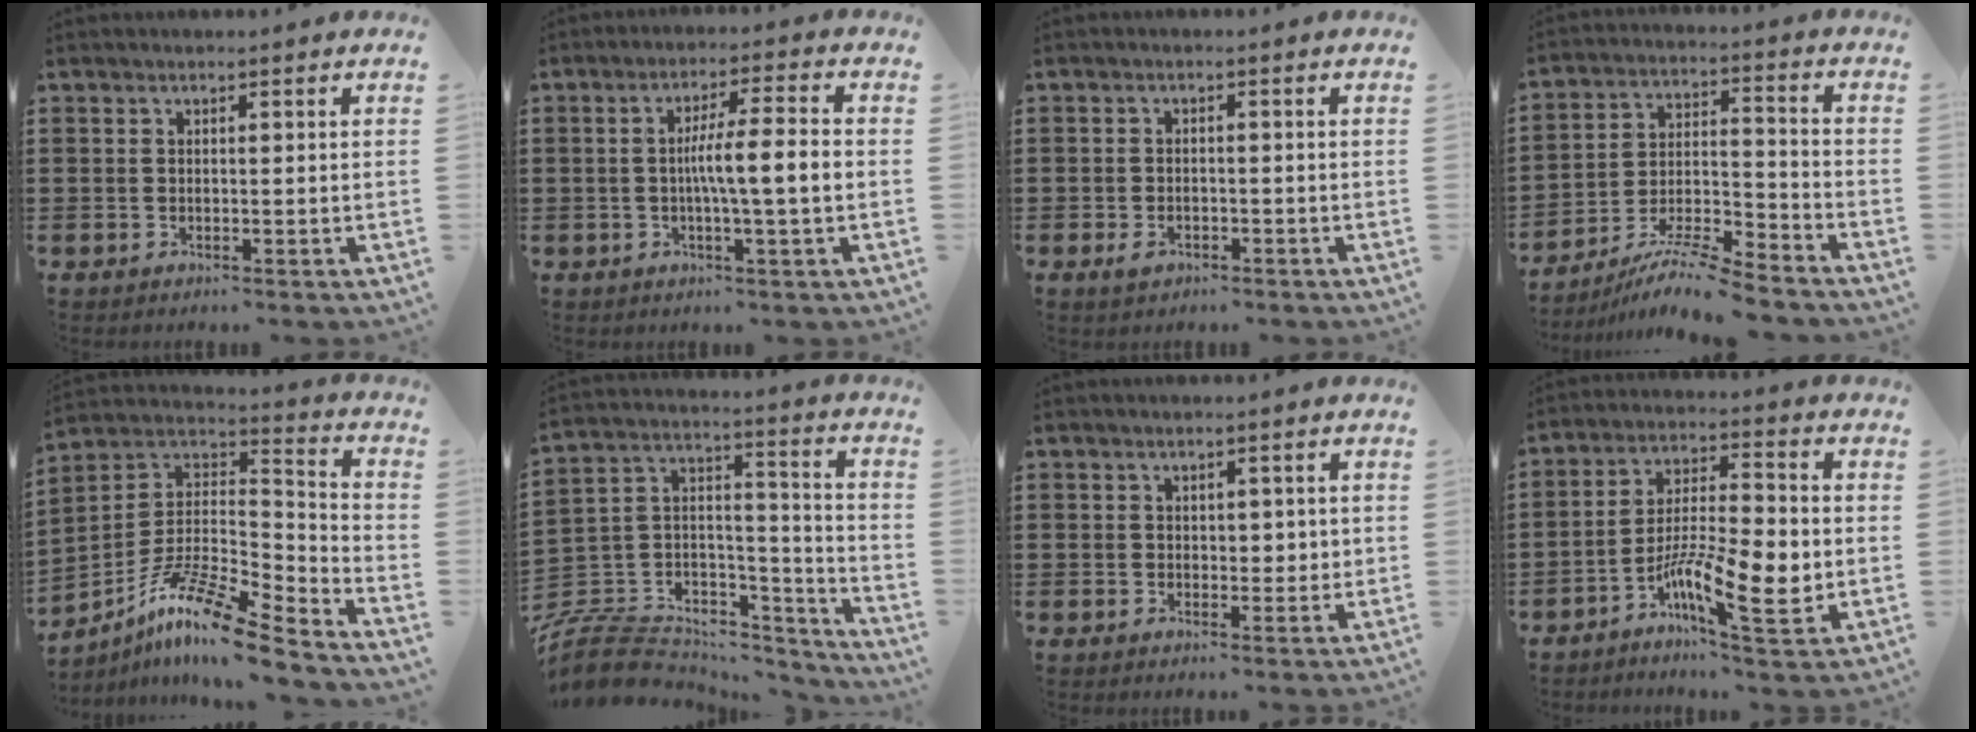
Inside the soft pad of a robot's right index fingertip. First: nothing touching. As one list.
[{"total": 6.7, "force": [-0.6, 0.4, 6.6], "torque": [-0.118, 0.001, -0.017]}, {"total": 1.8, "force": [-1.2, 1.0, 0.9], "torque": [-0.020, 0.000, -0.024]}, {"total": 8.9, "force": [-8.2, 0.1, 3.4], "torque": [-0.059, 0.009, -0.163]}, {"total": 12.6, "force": [-9.7, 1.5, 7.9], "torque": [-0.153, 0.014, -0.191]}, {"total": 8.1, "force": [-6.6, 4.2, 2.3], "torque": [-0.063, 0.001, -0.129]}, {"total": 2.1, "force": [0.7, 1.6, 1.2], "torque": [-0.009, 0.003, 0.008]}, {"total": 11.3, "force": [-3.7, 3.3, 10.1], "torque": [-0.195, -0.005, -0.065]}]